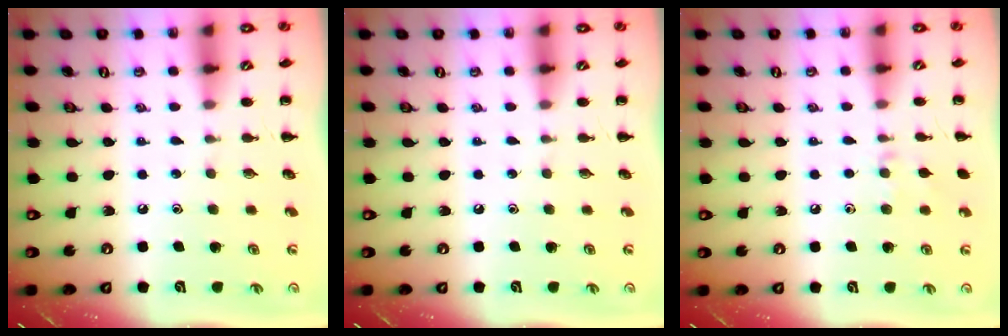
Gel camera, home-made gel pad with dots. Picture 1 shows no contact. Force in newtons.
{"total": 0.0}
{"total": 6.1, "press": 5.8, "slide": 2.0}